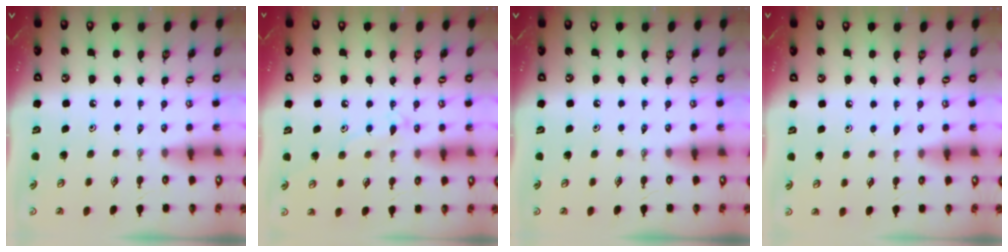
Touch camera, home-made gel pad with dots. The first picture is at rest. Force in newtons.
{"total": 9.0, "press": 9.0, "slide": 0.7}
{"total": 0.0}
{"total": 3.4, "press": 3.4, "slide": 0.4}